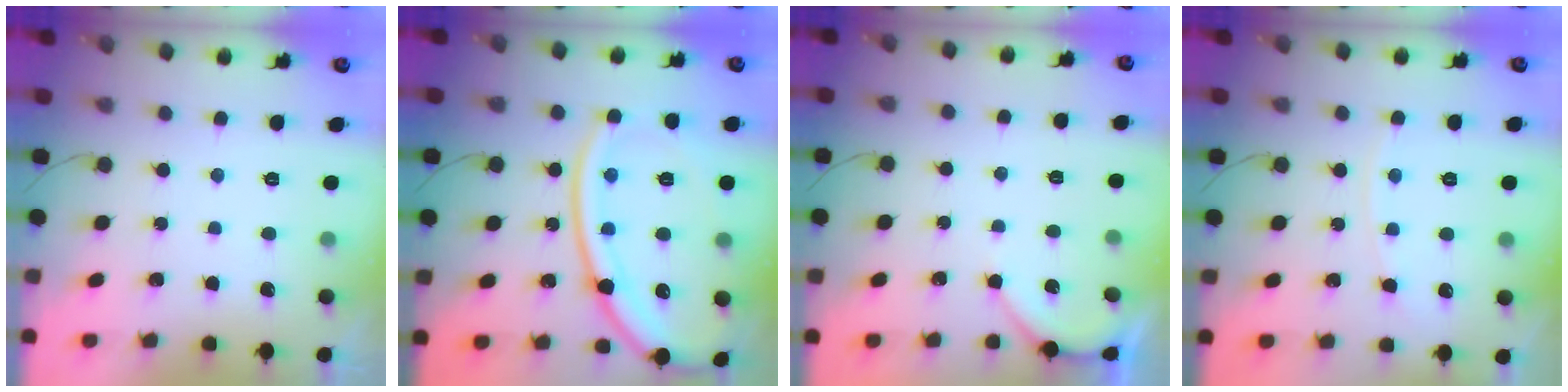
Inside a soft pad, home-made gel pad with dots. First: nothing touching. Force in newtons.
{"total": 21.0, "press": 20.9, "slide": 2.3}
{"total": 2.9, "press": 2.8, "slide": 0.4}
{"total": 4.5, "press": 4.4, "slide": 0.6}